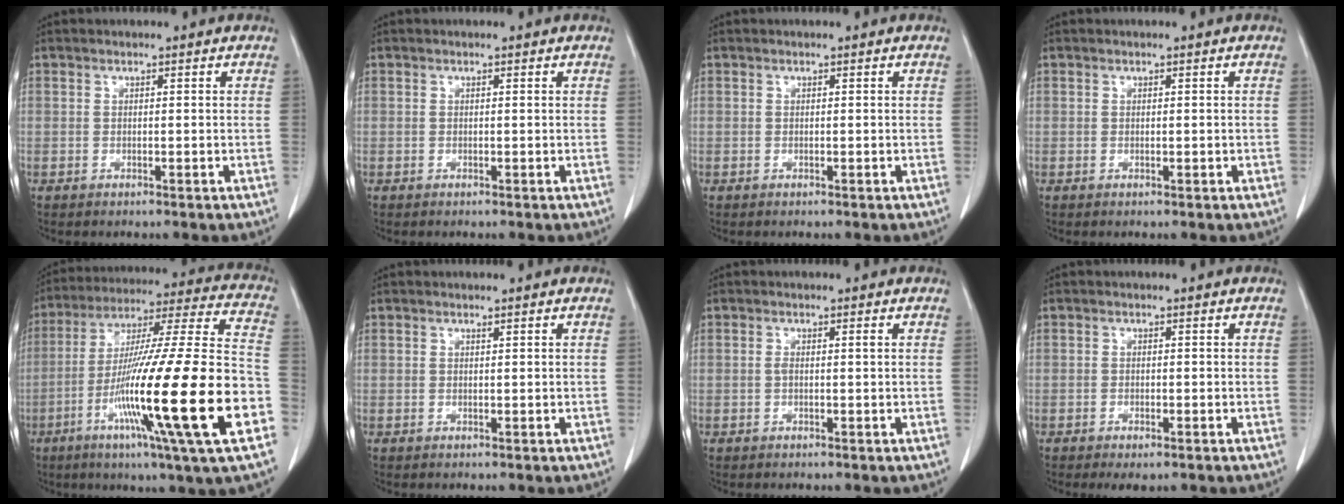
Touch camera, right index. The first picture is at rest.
{"total": 0.0}
{"total": 0.0}
{"total": 0.5, "force": [0.0, 0.2, 0.5], "torque": [-0.009, -0.001, 0.004]}
{"total": 29.3, "force": [-9.1, 0.7, 27.8], "torque": [-0.448, -0.040, -0.165]}
{"total": 0.0}
{"total": 1.0, "force": [0.1, 0.1, 1.0], "torque": [-0.021, 0.001, 0.002]}
{"total": 2.3, "force": [-1.5, 0.8, 1.5], "torque": [-0.021, -0.004, -0.016]}